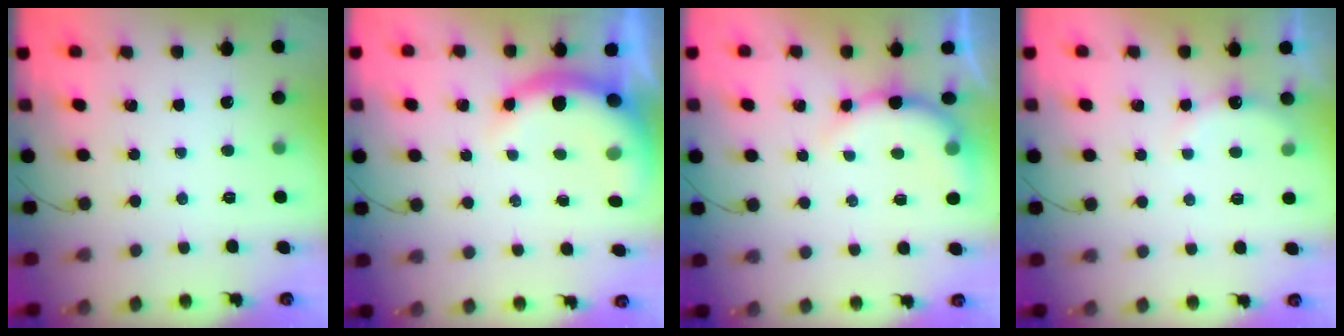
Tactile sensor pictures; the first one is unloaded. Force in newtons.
{"total": 8.2, "press": 8.2, "slide": 0.9}
{"total": 8.7, "press": 8.7, "slide": 0.6}
{"total": 6.7, "press": 6.6, "slide": 1.3}